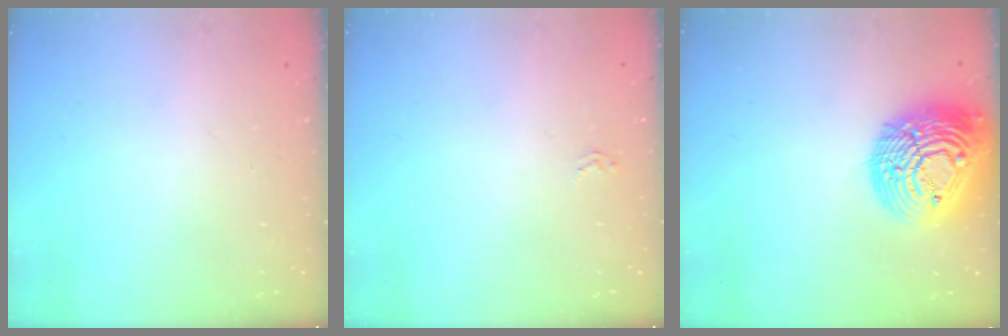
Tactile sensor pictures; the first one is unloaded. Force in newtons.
{"total": 1.6, "press": 1.6, "slide": 0.4}
{"total": 23.9, "press": 23.8, "slide": 2.2}